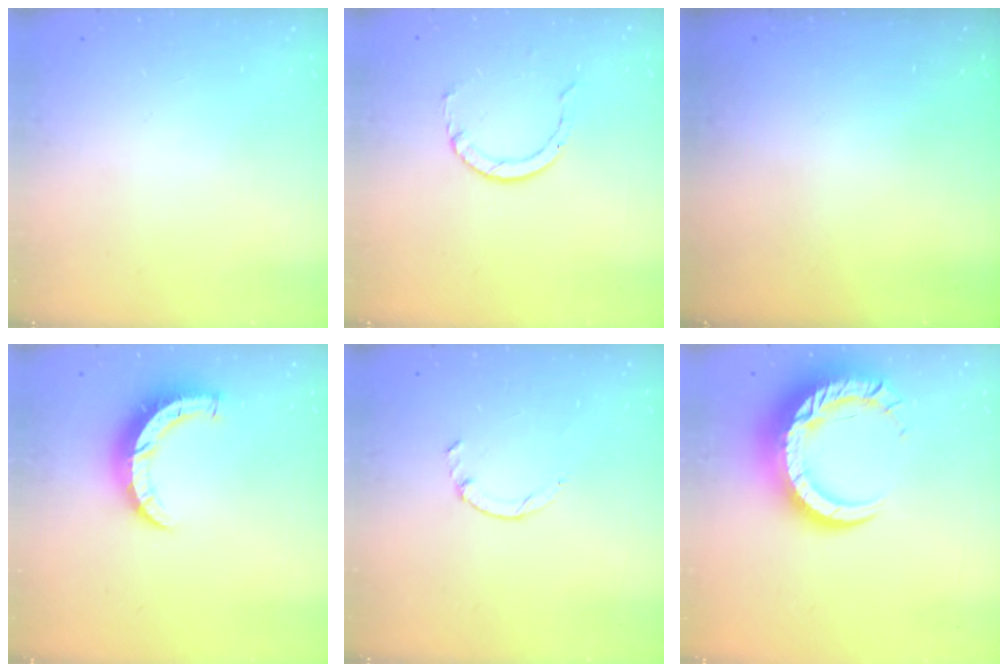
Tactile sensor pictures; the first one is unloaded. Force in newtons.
{"total": 3.6, "press": 3.6, "slide": 0.4}
{"total": 0.0}
{"total": 7.7, "press": 7.7, "slide": 0.5}
{"total": 1.3, "press": 1.2, "slide": 0.4}
{"total": 15.7, "press": 15.6, "slide": 1.4}